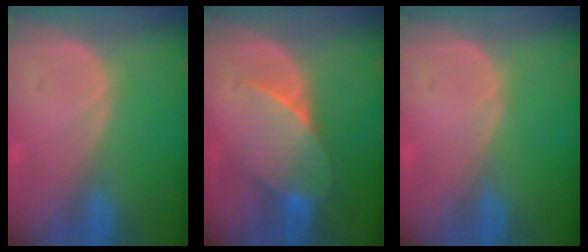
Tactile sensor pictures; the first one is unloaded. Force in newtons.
{"total": 7.5, "press": 6.9, "slide": 2.8}
{"total": 0.0}